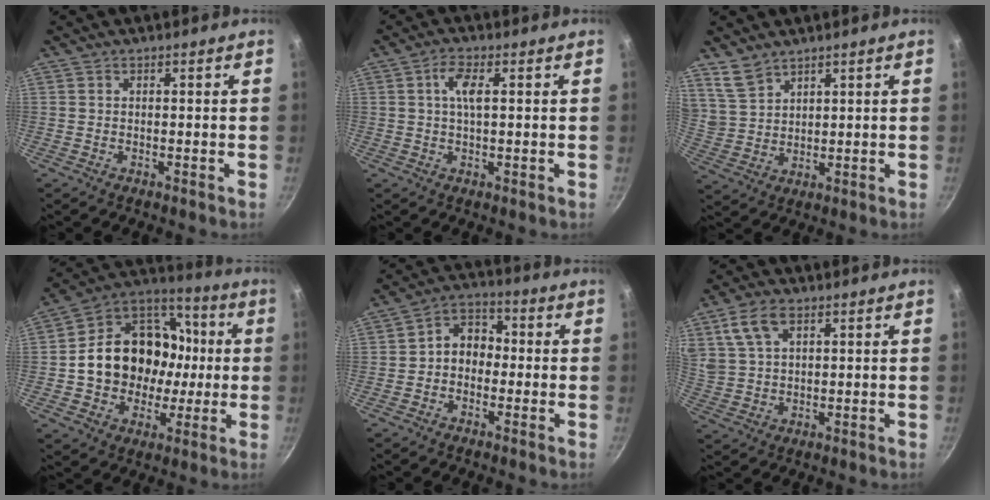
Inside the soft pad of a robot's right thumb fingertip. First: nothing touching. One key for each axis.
{"total": 4.5, "fx": 1.0, "fy": 1.5, "fz": 4.1, "tx": -0.084, "ty": 0.007, "tz": 0.018}
{"total": 5.6, "fx": 4.5, "fy": 2.8, "fz": 1.8, "tx": -0.029, "ty": -0.013, "tz": 0.104}
{"total": 21.9, "fx": -0.1, "fy": 18.0, "fz": 12.6, "tx": -0.185, "ty": 0.044, "tz": 0.001}
{"total": 6.8, "fx": -0.7, "fy": 5.4, "fz": 4.1, "tx": -0.027, "ty": 0.027, "tz": -0.029}
{"total": 7.7, "fx": 3.6, "fy": 4.4, "fz": 5.1, "tx": -0.094, "ty": 0.000, "tz": 0.076}